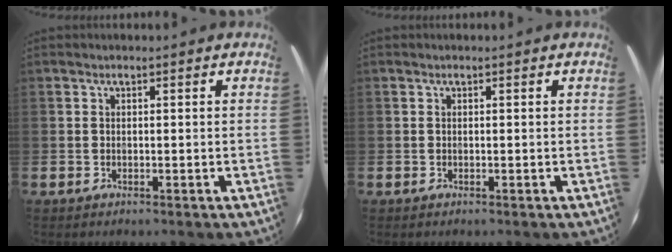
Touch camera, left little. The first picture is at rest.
{"total": 0.0}